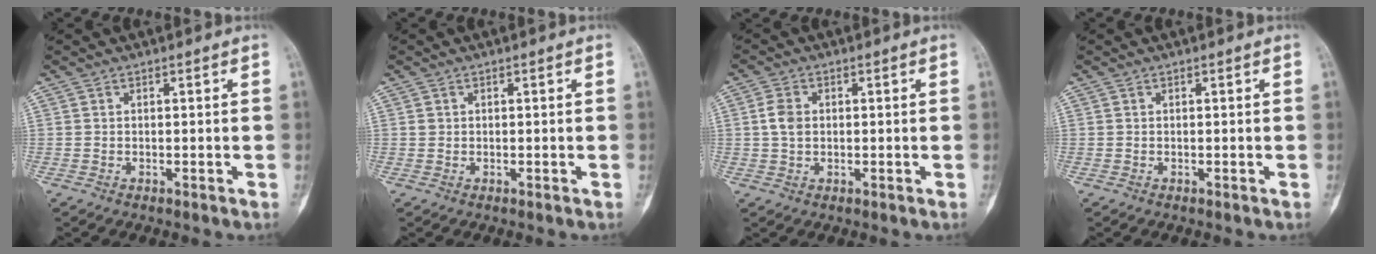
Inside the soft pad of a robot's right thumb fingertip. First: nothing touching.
{"total": 0.7, "force": [0.2, 0.6, 0.2], "torque": [0.001, 0.002, 0.004]}
{"total": 3.6, "force": [0.3, 2.6, 2.5], "torque": [-0.048, 0.004, 0.004]}
{"total": 0.0}